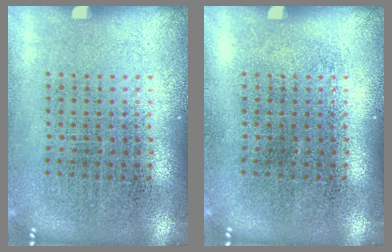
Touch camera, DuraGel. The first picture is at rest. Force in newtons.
{"total": 0.0}